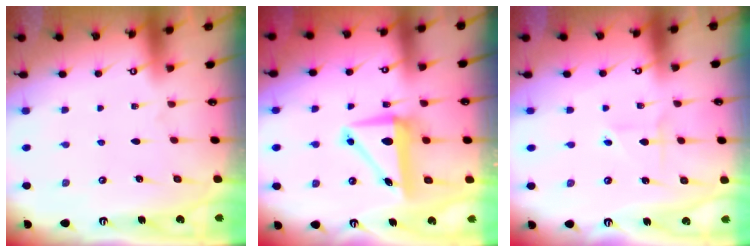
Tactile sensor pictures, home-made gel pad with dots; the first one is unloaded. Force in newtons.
{"total": 7.9, "press": 7.7, "slide": 1.7}
{"total": 1.8, "press": 1.8, "slide": 0.2}